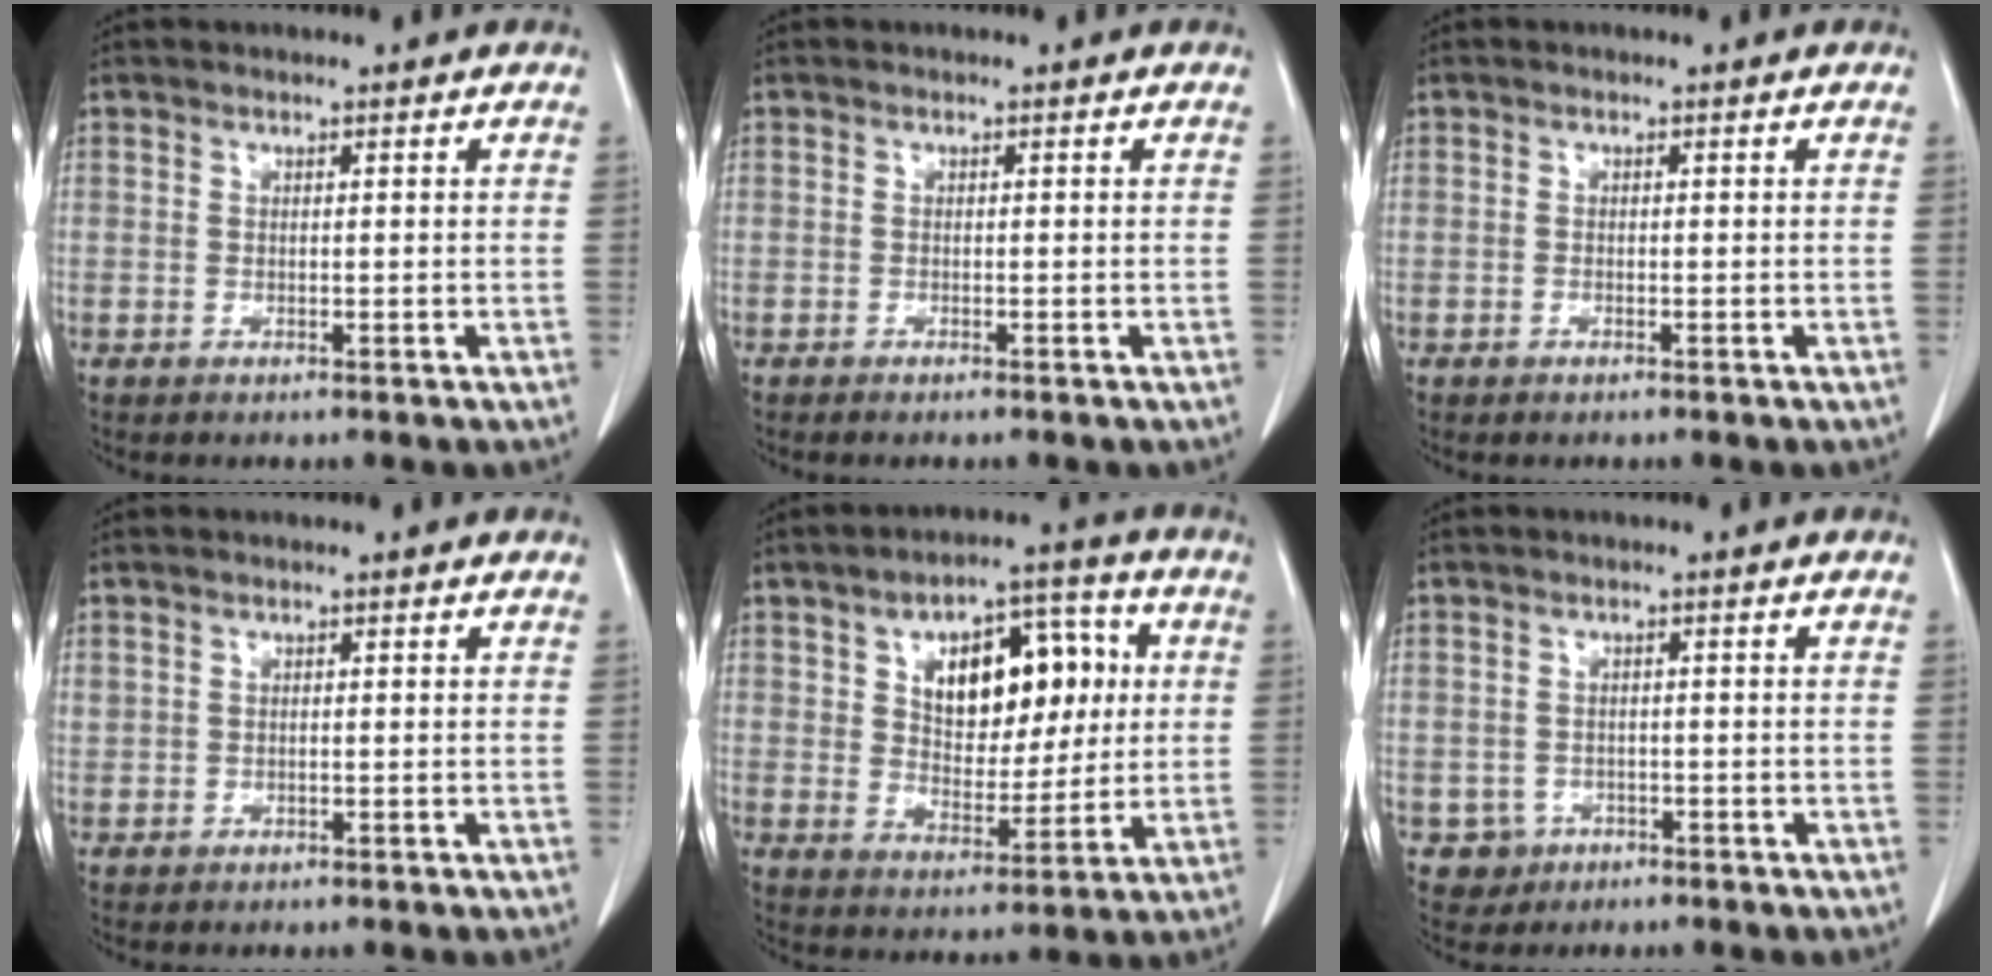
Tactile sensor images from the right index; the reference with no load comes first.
{"total": 1.0, "force": [-0.8, 0.1, 0.5], "torque": [-0.012, -0.003, -0.010]}
{"total": 0.6, "force": [-0.5, 0.2, 0.3], "torque": [-0.009, -0.001, -0.005]}
{"total": 1.1, "force": [0.2, 0.9, 0.5], "torque": [-0.015, 0.010, 0.011]}
{"total": 13.9, "force": [3.5, 7.7, 11.1], "torque": [-0.164, 0.029, 0.062]}
{"total": 3.1, "force": [-1.3, 2.9, 0.0], "torque": [0.007, 0.011, -0.015]}